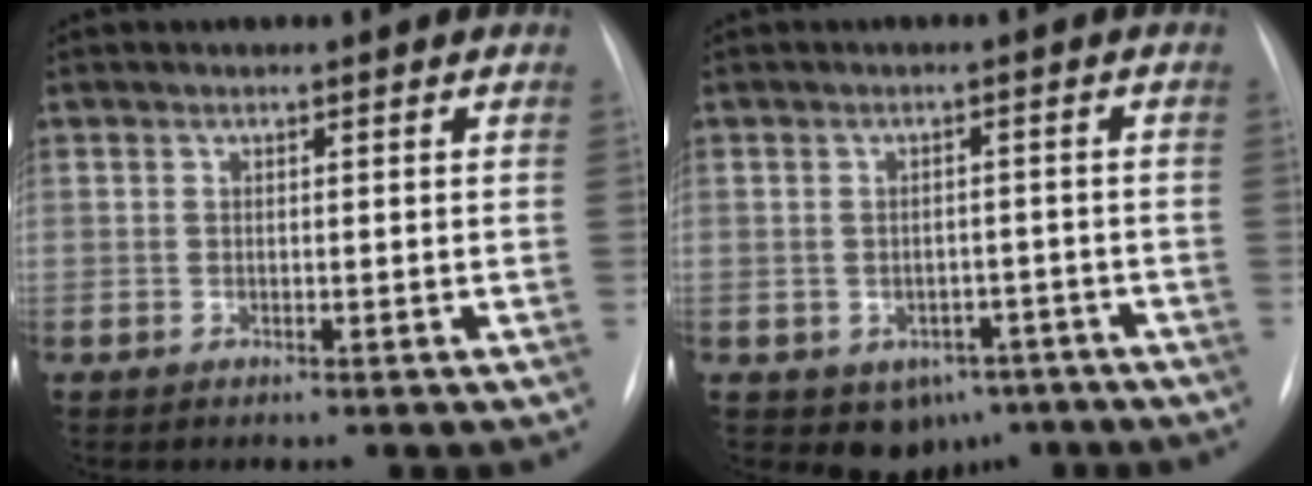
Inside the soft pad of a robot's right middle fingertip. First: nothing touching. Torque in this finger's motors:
{"motor_torque": [-0.10, -0.07, 0.00, -0.01]}